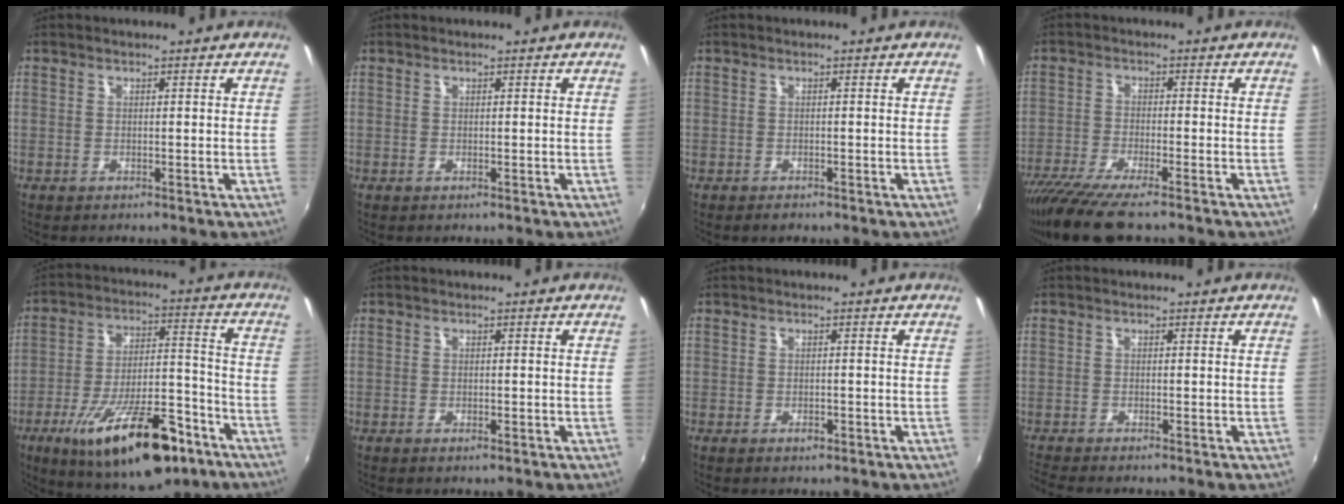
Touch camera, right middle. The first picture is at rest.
{"total": 0.0}
{"total": 1.2, "force": [-1.0, 0.6, 0.3], "torque": [-0.009, -0.006, -0.015]}
{"total": 10.6, "force": [-8.5, 1.2, 6.1], "torque": [-0.137, -0.041, -0.153]}
{"total": 23.0, "force": [-13.6, 7.9, 16.7], "torque": [-0.278, -0.017, -0.202]}
{"total": 0.9, "force": [-0.5, 0.3, 0.6], "torque": [-0.010, -0.001, -0.008]}
{"total": 1.4, "force": [-0.8, 0.6, 0.9], "torque": [-0.014, -0.001, -0.013]}
{"total": 3.4, "force": [-3.1, -0.2, 1.4], "torque": [-0.036, -0.023, -0.059]}